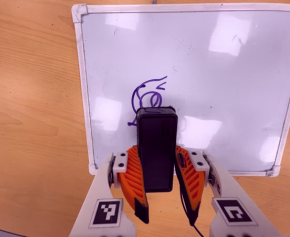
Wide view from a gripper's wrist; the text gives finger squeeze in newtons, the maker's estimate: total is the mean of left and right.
{"total": 8.1, "left": 6.7, "right": 9.4}